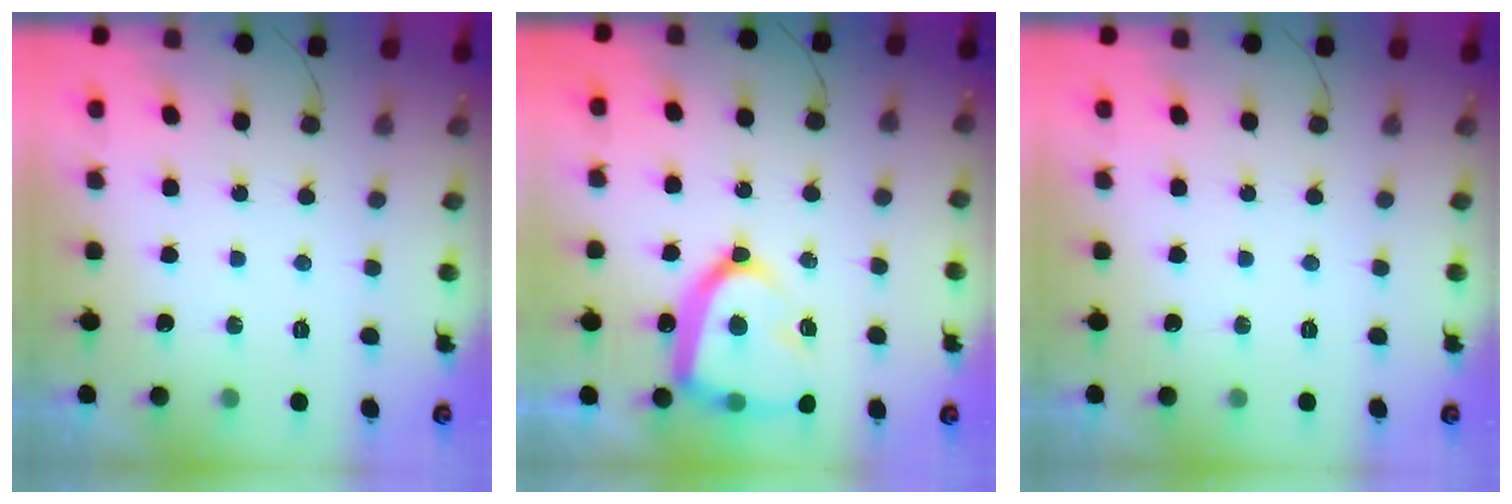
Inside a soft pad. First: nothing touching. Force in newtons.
{"total": 19.3, "press": 19.2, "slide": 1.6}
{"total": 0.0}